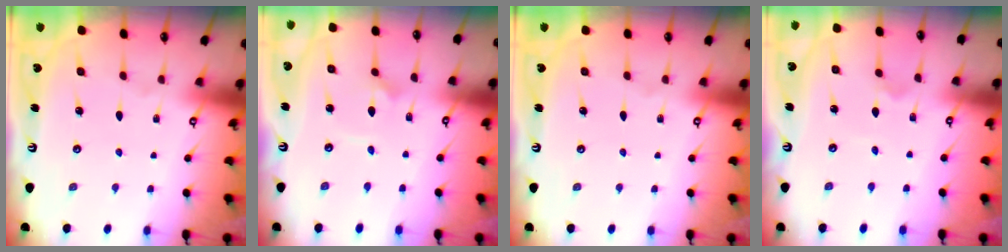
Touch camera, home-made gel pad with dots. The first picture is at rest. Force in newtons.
{"total": 2.9, "press": 2.9, "slide": 0.4}
{"total": 0.0}
{"total": 2.0, "press": 2.0, "slide": 0.4}